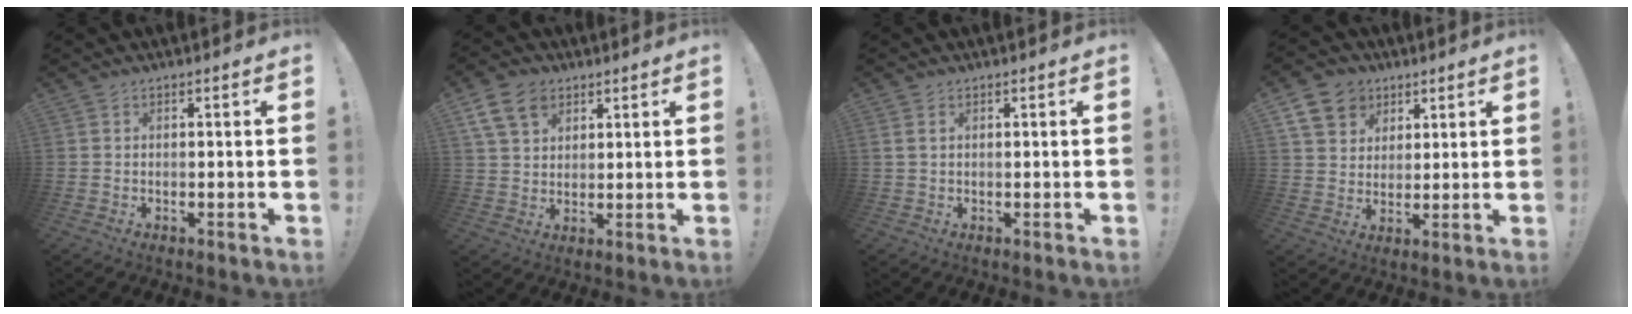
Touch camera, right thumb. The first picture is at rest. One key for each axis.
{"total": 10.4, "fx": 5.5, "fy": 7.3, "fz": 4.9, "tx": -0.080, "ty": -0.017, "tz": 0.109}
{"total": 1.6, "fx": 0.6, "fy": 0.9, "fz": 1.2, "tx": -0.023, "ty": 0.004, "tz": 0.012}
{"total": 10.9, "fx": 5.5, "fy": 8.8, "fz": 3.5, "tx": -0.046, "ty": -0.032, "tz": 0.111}